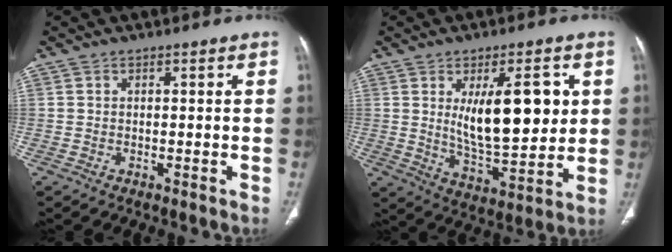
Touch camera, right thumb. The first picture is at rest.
{"total": 16.2, "force": [3.6, 6.5, 14.4], "torque": [-0.201, -0.032, 0.068]}